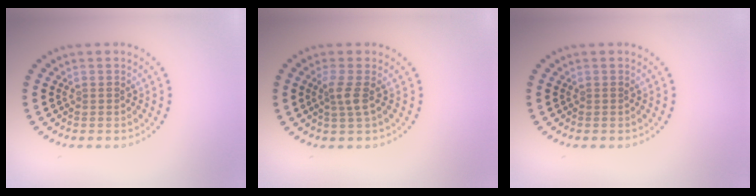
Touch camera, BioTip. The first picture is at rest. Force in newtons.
{"total": 1.9, "press": 1.4, "slide": 1.2}
{"total": 0.0}